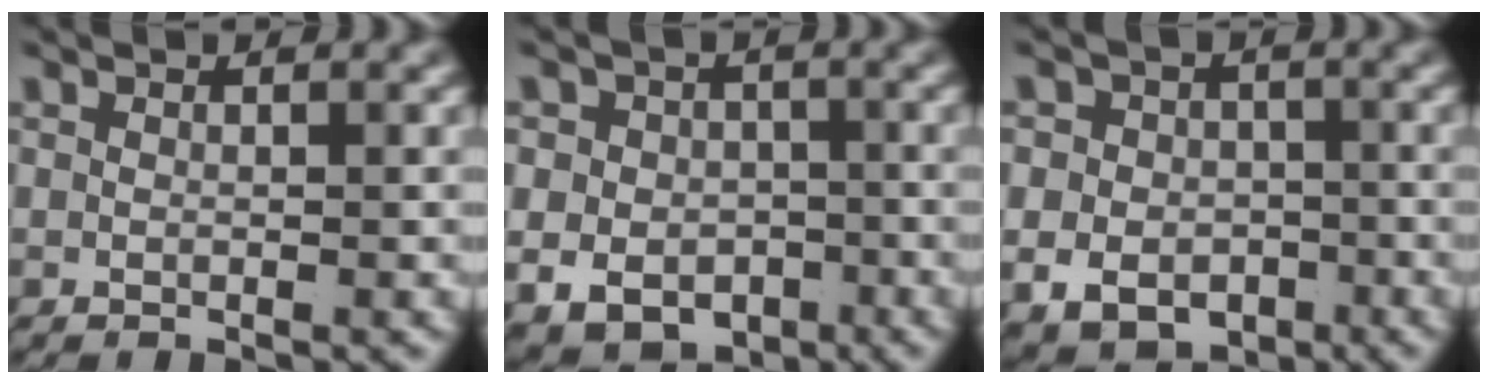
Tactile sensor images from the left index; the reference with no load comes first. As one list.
[{"total": 9.2, "force": [-4.0, 7.6, 3.2], "torque": [-0.053, -0.039, -0.059]}, {"total": 8.0, "force": [-3.4, 6.7, 2.7], "torque": [-0.036, -0.029, -0.054]}]